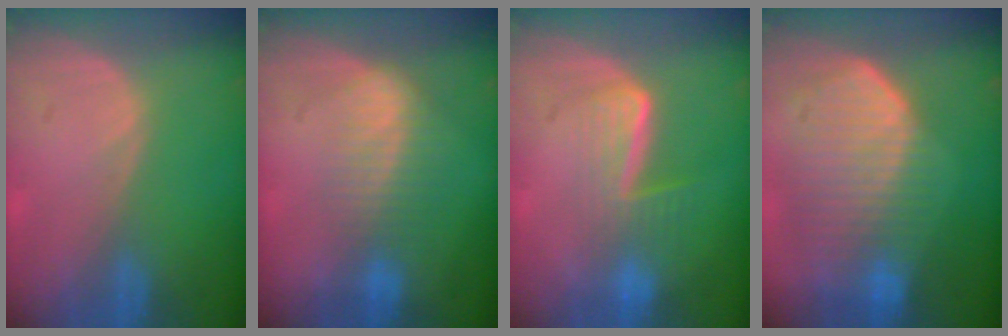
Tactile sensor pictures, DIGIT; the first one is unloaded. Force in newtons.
{"total": 7.2, "press": 6.1, "slide": 3.8}
{"total": 6.7, "press": 5.7, "slide": 3.6}
{"total": 10.7, "press": 9.4, "slide": 5.1}